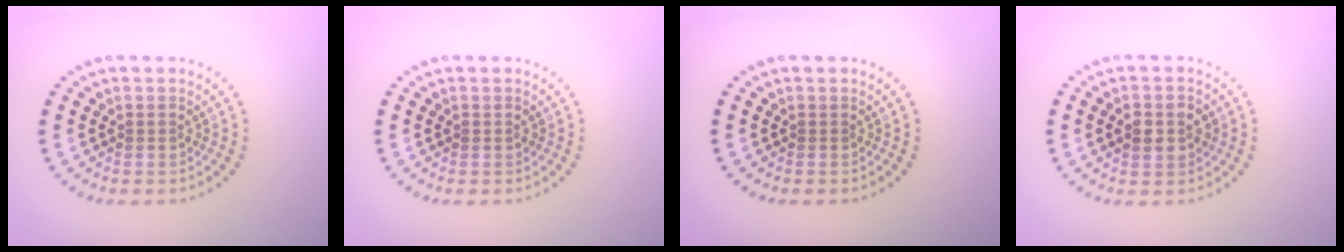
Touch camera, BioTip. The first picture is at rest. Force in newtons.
{"total": 0.6, "press": 0.6, "slide": 0.0}
{"total": 0.0}
{"total": 3.4, "press": 3.4, "slide": 0.1}